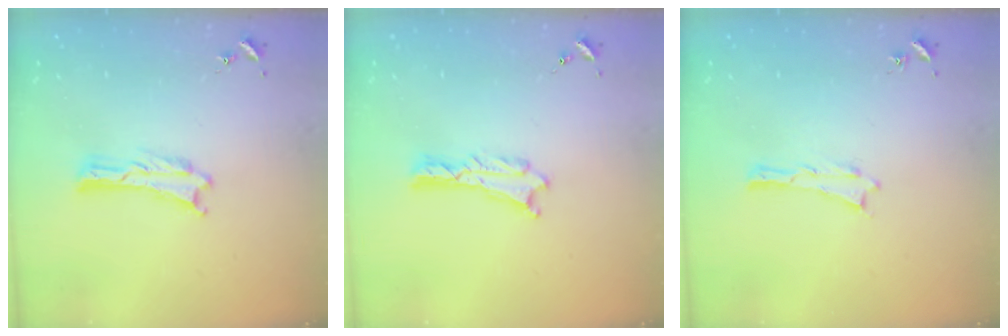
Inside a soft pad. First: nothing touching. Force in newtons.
{"total": 0.7, "press": 0.6, "slide": 0.2}
{"total": 0.0}